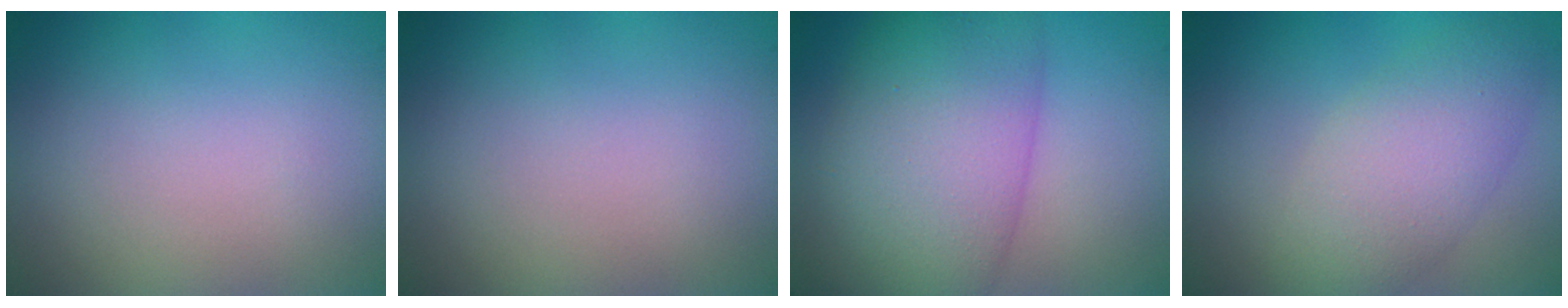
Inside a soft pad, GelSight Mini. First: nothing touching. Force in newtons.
{"total": 0.0}
{"total": 10.2, "press": 10.2, "slide": 0.4}
{"total": 4.8, "press": 4.8, "slide": 0.2}